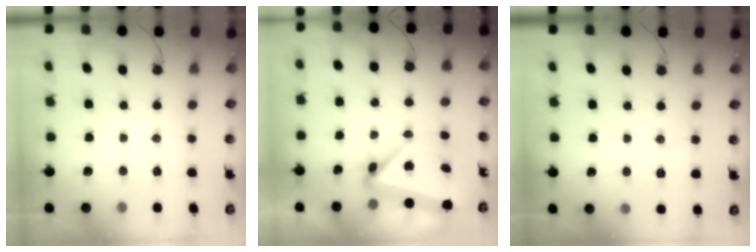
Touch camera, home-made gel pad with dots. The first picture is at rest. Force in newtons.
{"total": 6.1, "press": 5.7, "slide": 2.1}
{"total": 3.9, "press": 3.6, "slide": 1.4}